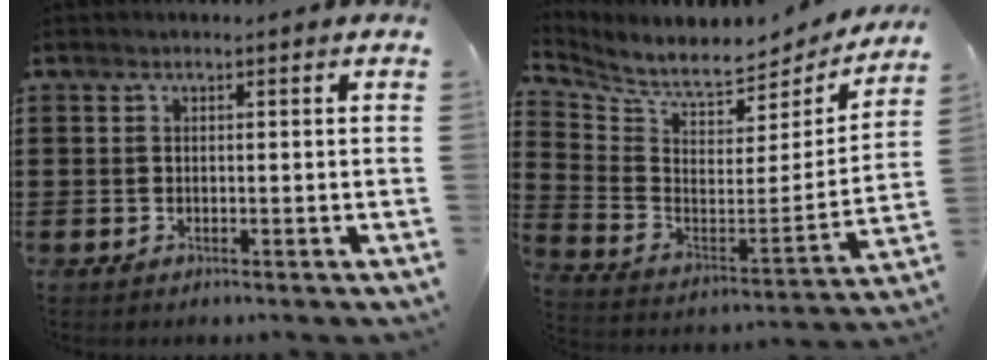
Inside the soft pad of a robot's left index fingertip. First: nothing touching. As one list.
[{"total": 6.3, "force": [6.0, 0.7, 1.9], "torque": [-0.070, -0.058, 0.099]}]